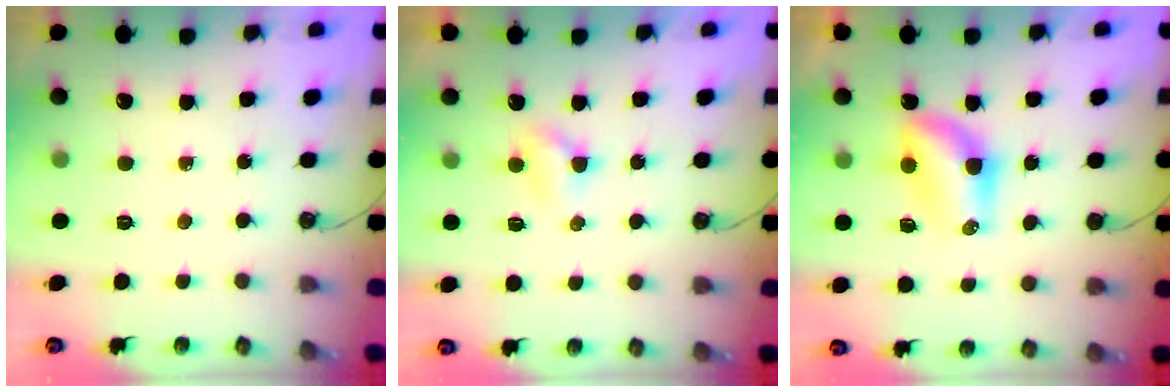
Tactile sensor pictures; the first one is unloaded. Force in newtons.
{"total": 2.7, "press": 2.6, "slide": 0.4}
{"total": 8.0, "press": 7.3, "slide": 3.2}